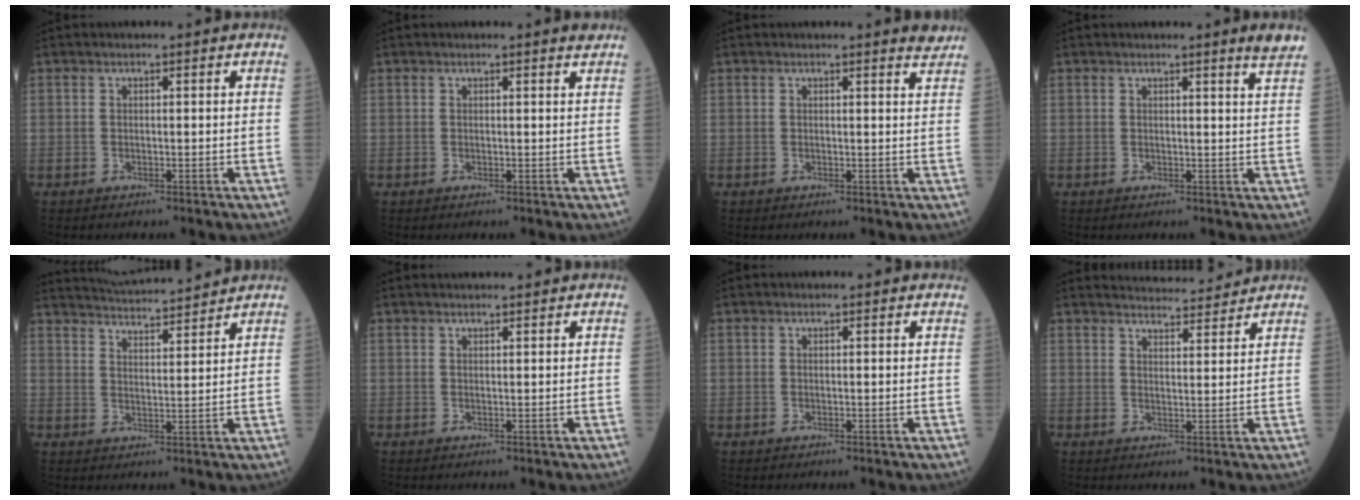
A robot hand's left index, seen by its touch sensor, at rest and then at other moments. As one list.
[{"total": 1.0, "force": [1.0, -0.2, 0.3], "torque": [-0.016, -0.009, 0.009]}, {"total": 1.8, "force": [1.8, -0.2, 0.3], "torque": [-0.007, -0.017, 0.010]}, {"total": 2.5, "force": [2.0, -0.7, 1.4], "torque": [-0.018, -0.016, 0.018]}, {"total": 11.5, "force": [11.1, 0.1, 3.1], "torque": [-0.061, 0.017, 0.169]}, {"total": 3.3, "force": [3.1, 0.1, 1.0], "torque": [-0.012, 0.025, 0.045]}, {"total": 1.3, "force": [1.2, 0.3, 0.4], "torque": [-0.011, 0.008, 0.009]}, {"total": 7.9, "force": [7.8, 0.7, 1.1], "torque": [-0.019, 0.011, 0.103]}]